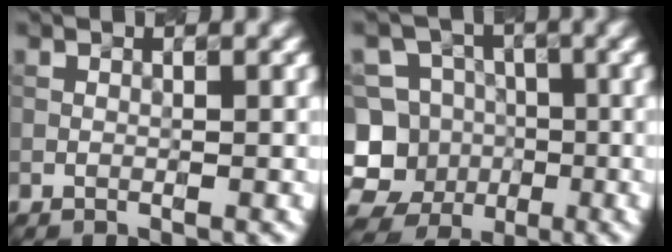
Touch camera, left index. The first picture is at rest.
{"total": 11.5, "force": [-4.0, 10.5, 2.6], "torque": [-0.059, 0.007, -0.082]}